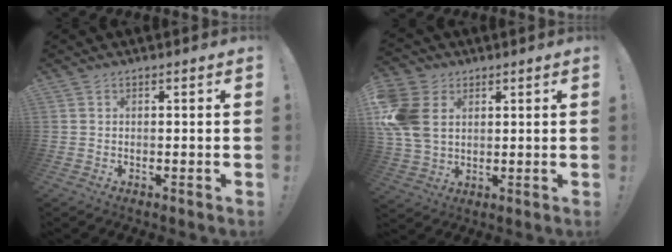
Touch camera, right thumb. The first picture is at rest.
{"total": 14.5, "force": [3.2, 11.1, 8.8], "torque": [-0.184, -0.005, 0.065]}